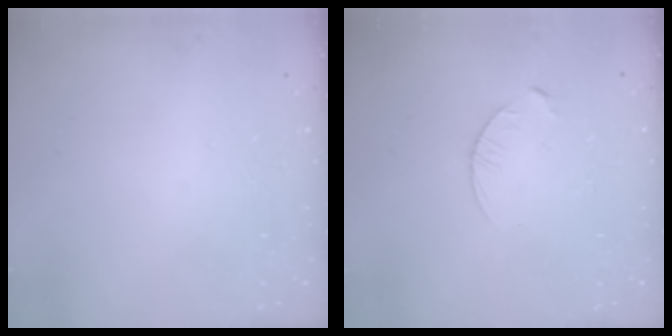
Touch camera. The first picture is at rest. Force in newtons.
{"total": 3.7, "press": 3.7, "slide": 0.4}